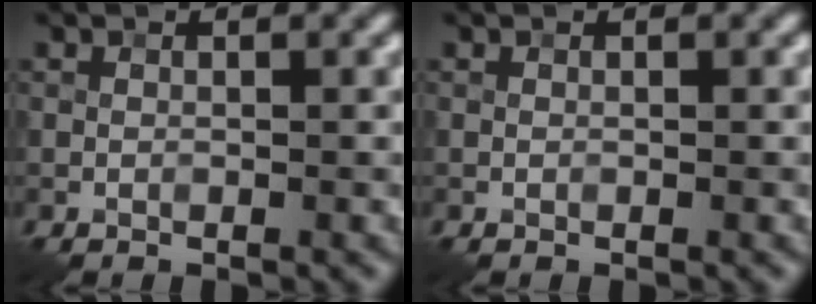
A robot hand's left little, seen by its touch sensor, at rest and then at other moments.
{"total": 0.0}